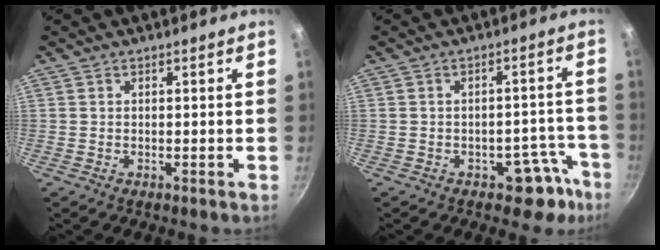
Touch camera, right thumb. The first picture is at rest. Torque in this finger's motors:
{"motor_torque": [2.67, 2.34, 0.31, -0.65, -0.05]}